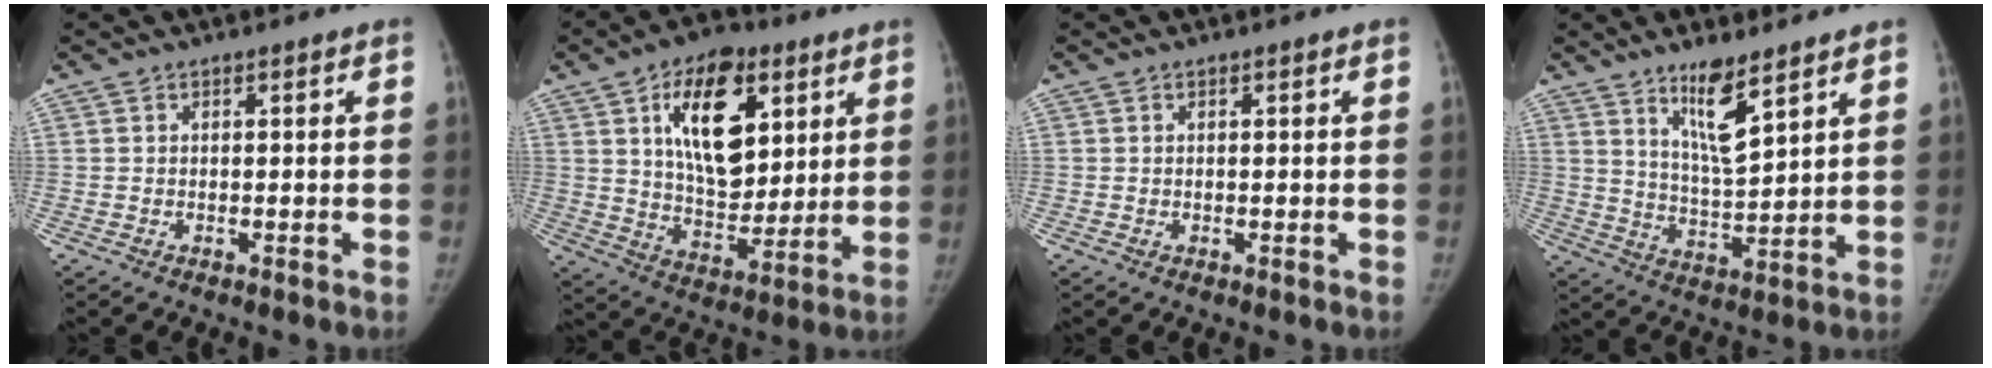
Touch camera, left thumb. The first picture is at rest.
{"total": 18.9, "force": [7.4, 10.9, 13.6], "torque": [-0.165, -0.034, 0.125]}
{"total": 0.0}
{"total": 10.3, "force": [6.7, 2.5, 7.5], "torque": [-0.123, -0.056, 0.128]}